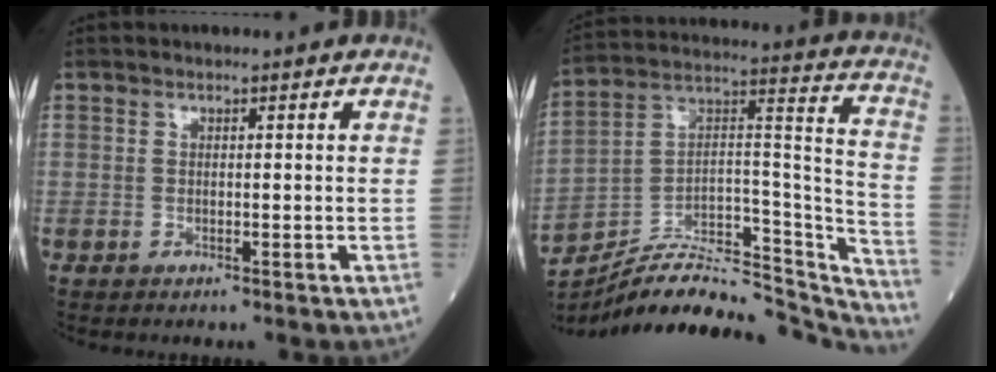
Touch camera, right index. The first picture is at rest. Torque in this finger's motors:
{"motor_torque": [-0.82, -1.32, -0.59, -0.13]}